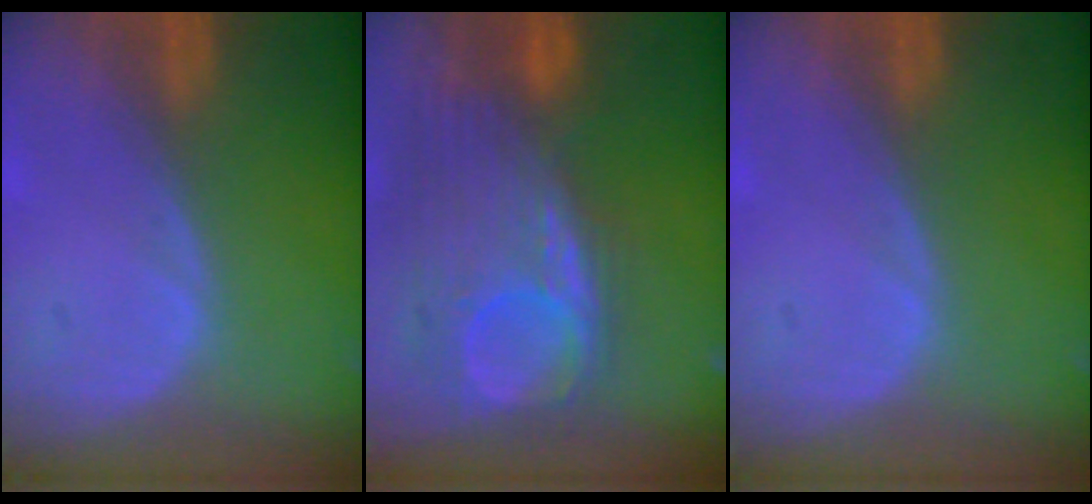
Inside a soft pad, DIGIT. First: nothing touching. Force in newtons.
{"total": 12.0, "press": 10.4, "slide": 5.9}
{"total": 0.0}